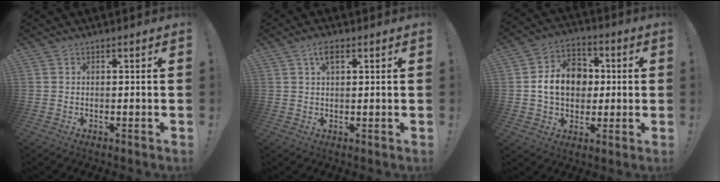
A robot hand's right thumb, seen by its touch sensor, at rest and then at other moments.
{"total": 3.9, "force": [1.9, 1.8, 3.0], "torque": [-0.050, 0.001, 0.030]}
{"total": 14.5, "force": [1.1, 11.5, 8.8], "torque": [-0.137, 0.009, 0.026]}